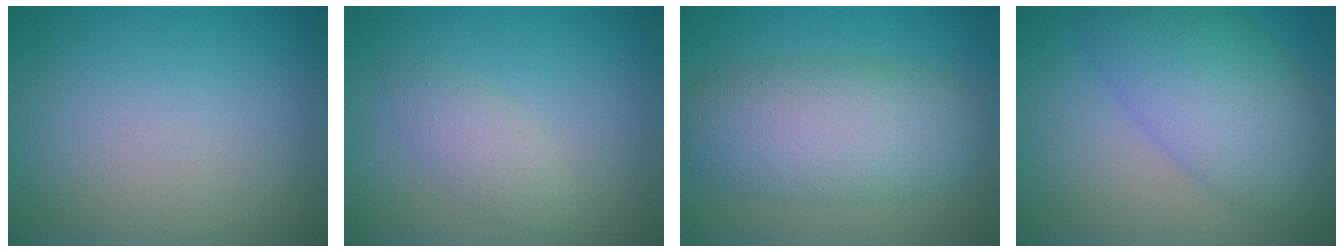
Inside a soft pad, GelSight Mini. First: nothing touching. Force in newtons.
{"total": 2.0, "press": 2.0, "slide": 0.2}
{"total": 7.5, "press": 7.4, "slide": 0.4}
{"total": 7.5, "press": 7.5, "slide": 0.3}